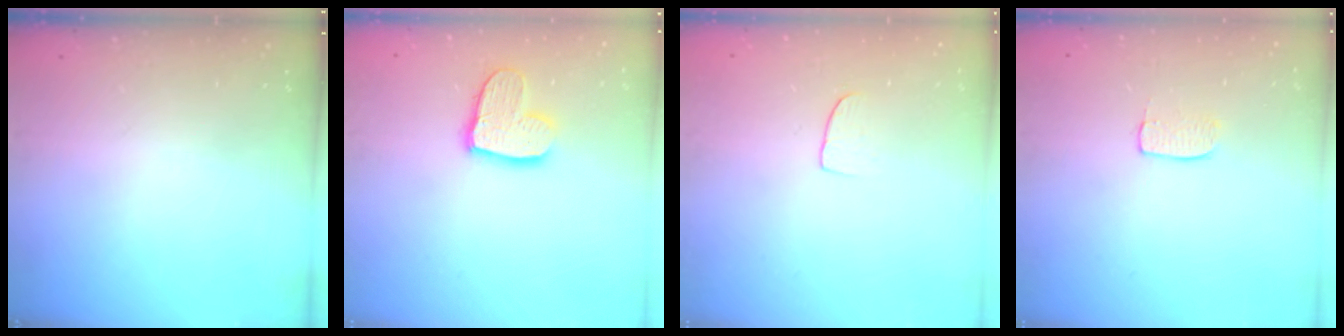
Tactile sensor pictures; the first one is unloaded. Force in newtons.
{"total": 12.2, "press": 12.2, "slide": 1.0}
{"total": 5.9, "press": 5.9, "slide": 0.4}
{"total": 5.0, "press": 5.0, "slide": 0.3}